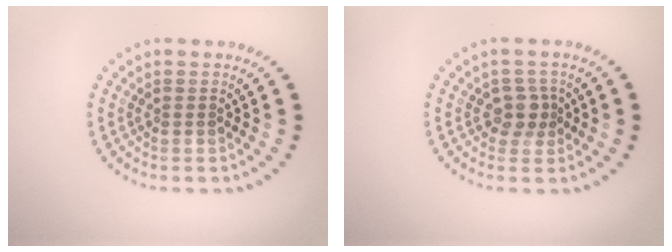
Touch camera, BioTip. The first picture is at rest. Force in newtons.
{"total": 2.0, "press": 1.7, "slide": 1.0}